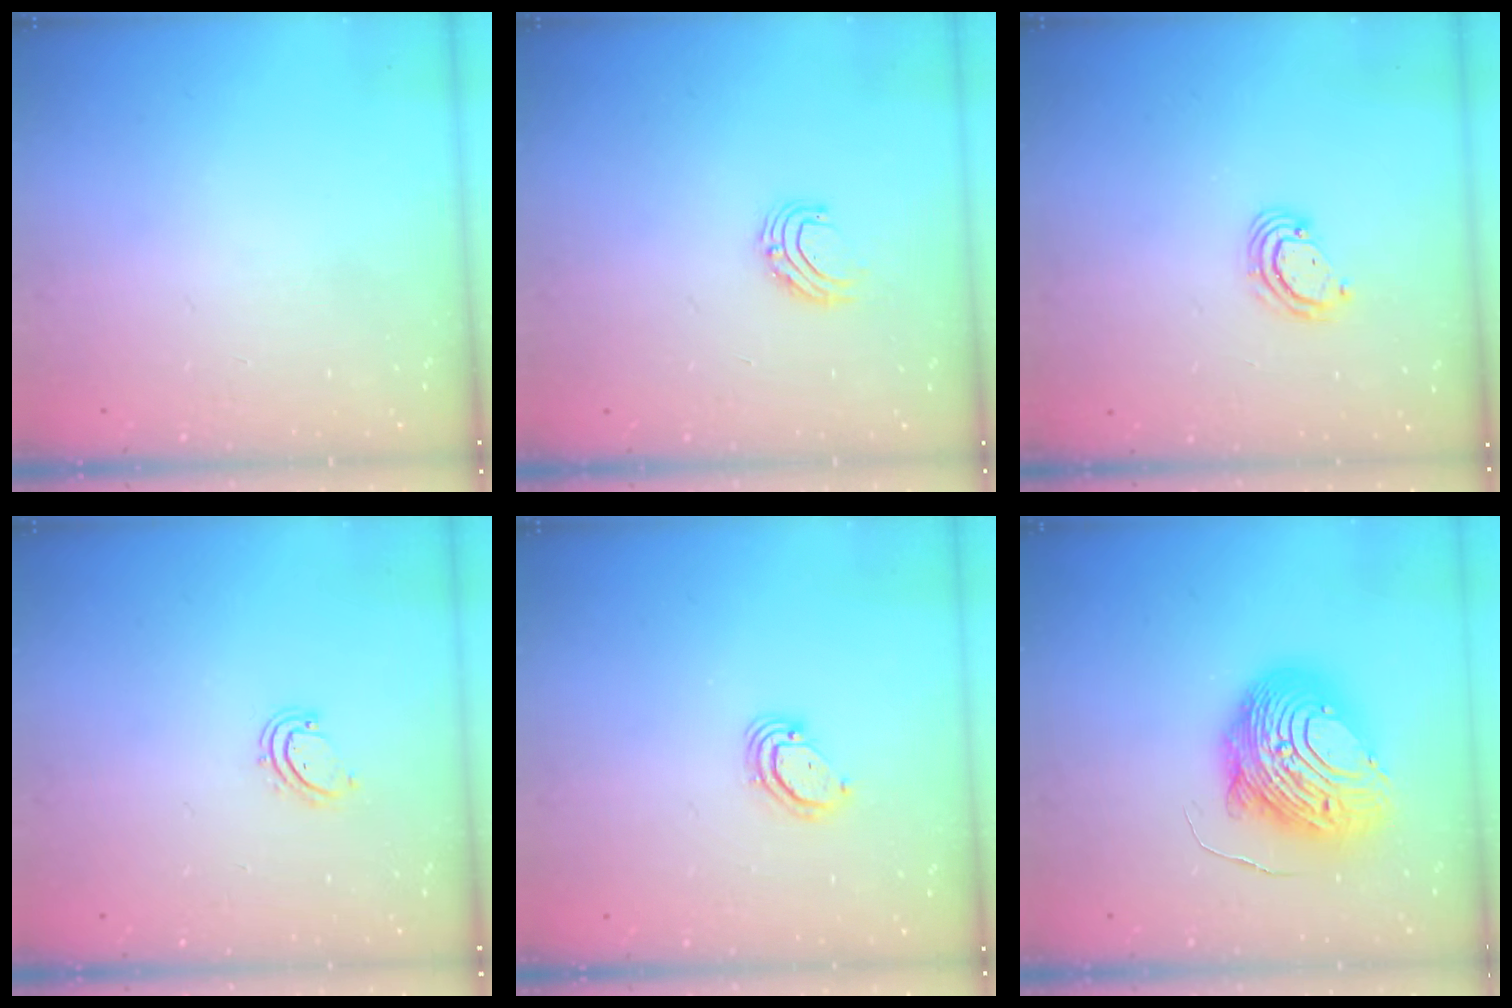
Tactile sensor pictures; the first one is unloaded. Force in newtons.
{"total": 5.5, "press": 5.5, "slide": 0.6}
{"total": 2.9, "press": 2.9, "slide": 0.3}
{"total": 2.9, "press": 2.9, "slide": 0.3}
{"total": 2.9, "press": 2.9, "slide": 0.2}
{"total": 14.9, "press": 14.8, "slide": 1.3}